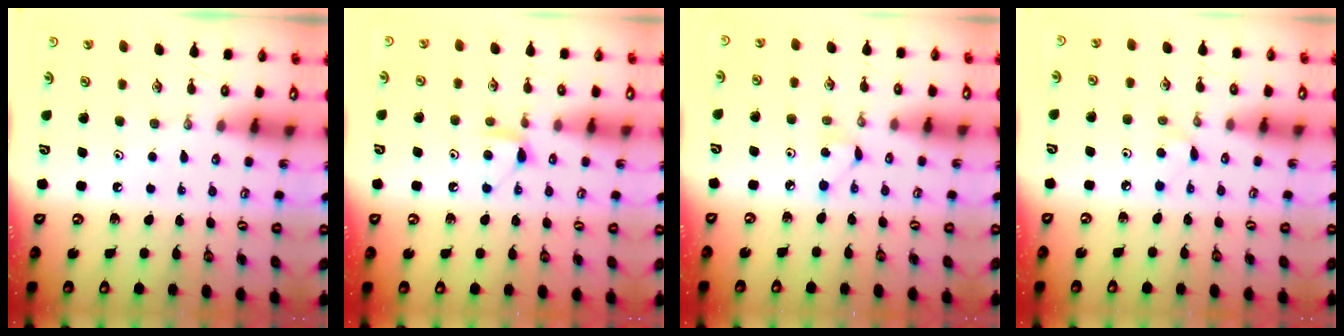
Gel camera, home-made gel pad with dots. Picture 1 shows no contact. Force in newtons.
{"total": 6.1, "press": 6.0, "slide": 0.8}
{"total": 3.4, "press": 3.4, "slide": 0.3}
{"total": 3.6, "press": 3.6, "slide": 0.5}